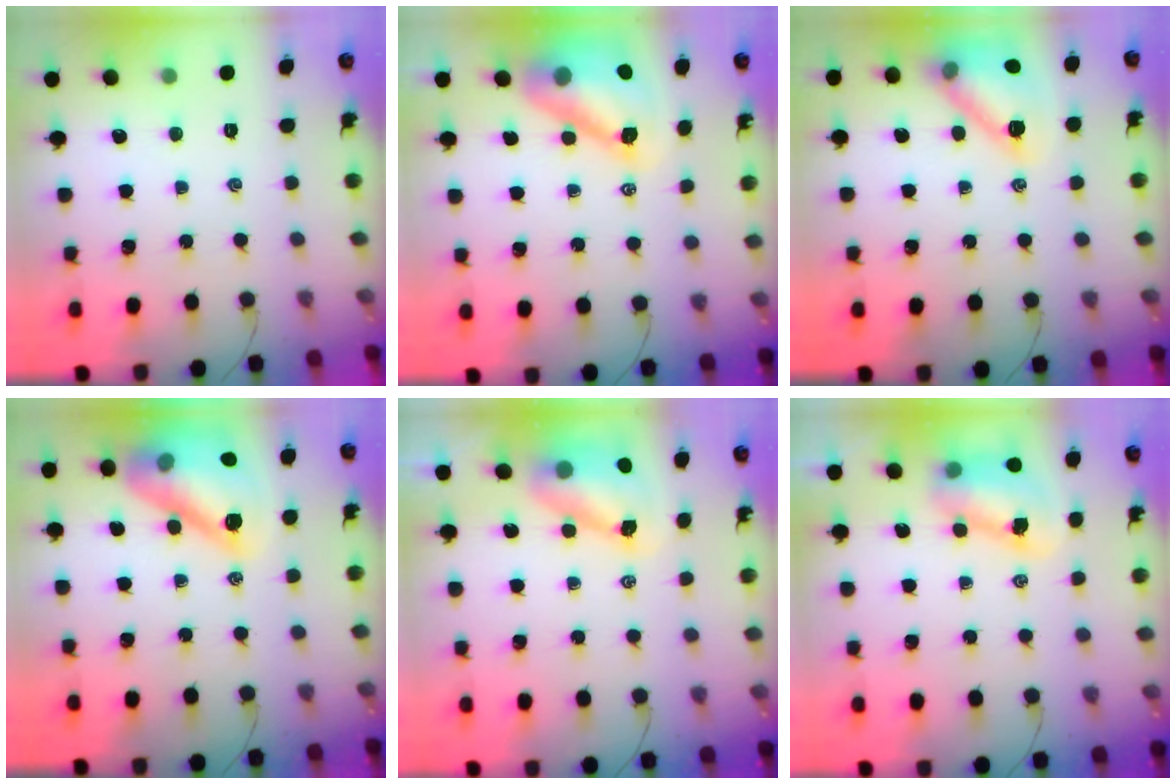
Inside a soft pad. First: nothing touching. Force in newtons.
{"total": 12.5, "press": 11.9, "slide": 4.0}
{"total": 15.0, "press": 15.0, "slide": 1.2}
{"total": 17.7, "press": 17.7, "slide": 1.6}
{"total": 7.3, "press": 7.2, "slide": 1.2}
{"total": 7.6, "press": 7.4, "slide": 1.7}